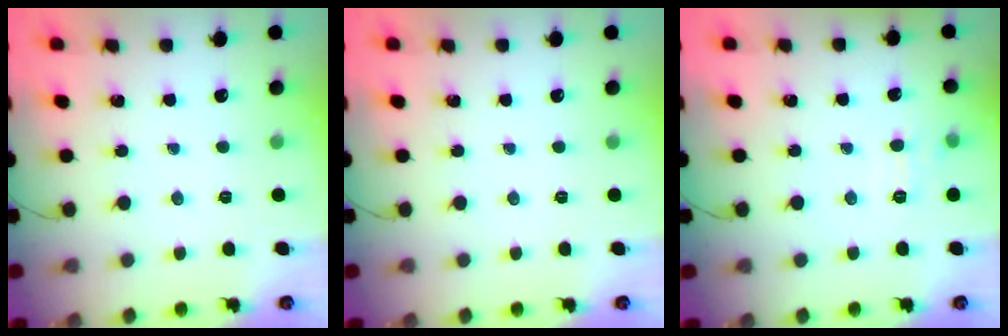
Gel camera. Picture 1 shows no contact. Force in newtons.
{"total": 0.0}
{"total": 6.0, "press": 5.9, "slide": 1.4}